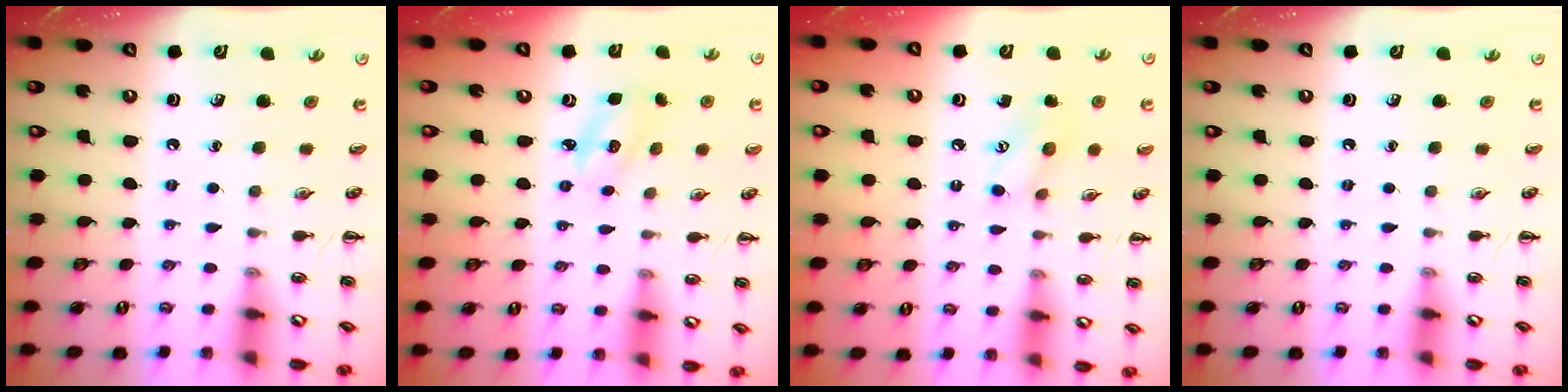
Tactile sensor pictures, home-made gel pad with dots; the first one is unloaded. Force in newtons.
{"total": 2.7, "press": 2.7, "slide": 0.4}
{"total": 7.2, "press": 7.1, "slide": 1.1}
{"total": 0.0}